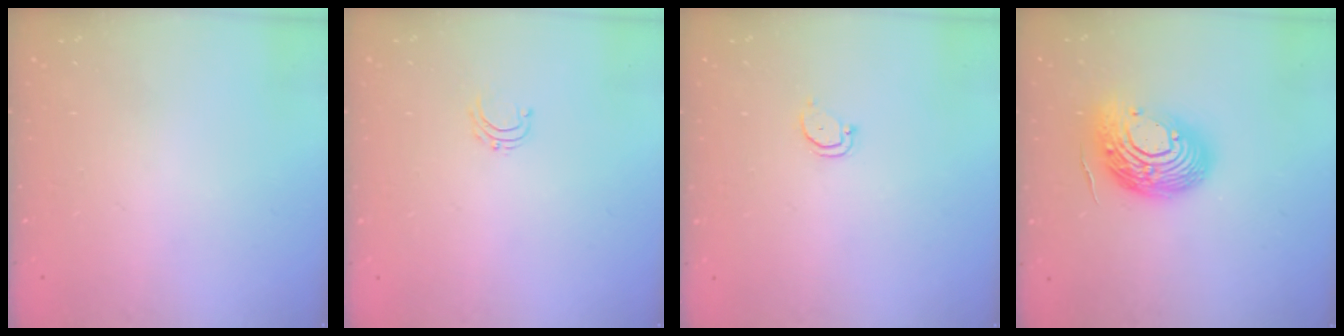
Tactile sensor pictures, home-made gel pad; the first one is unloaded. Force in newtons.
{"total": 3.7, "press": 3.7, "slide": 0.3}
{"total": 2.5, "press": 2.5, "slide": 0.3}
{"total": 18.7, "press": 18.7, "slide": 1.6}